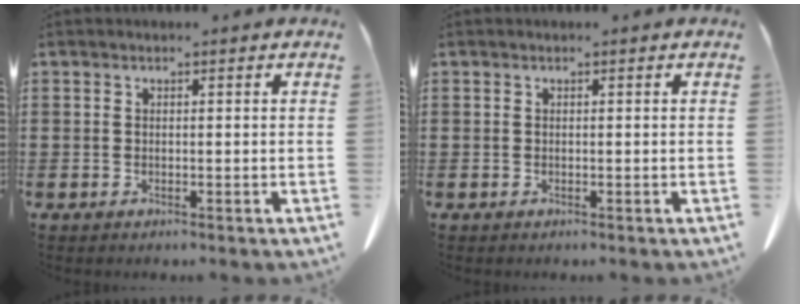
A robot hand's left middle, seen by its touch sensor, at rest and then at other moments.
{"total": 0.0}